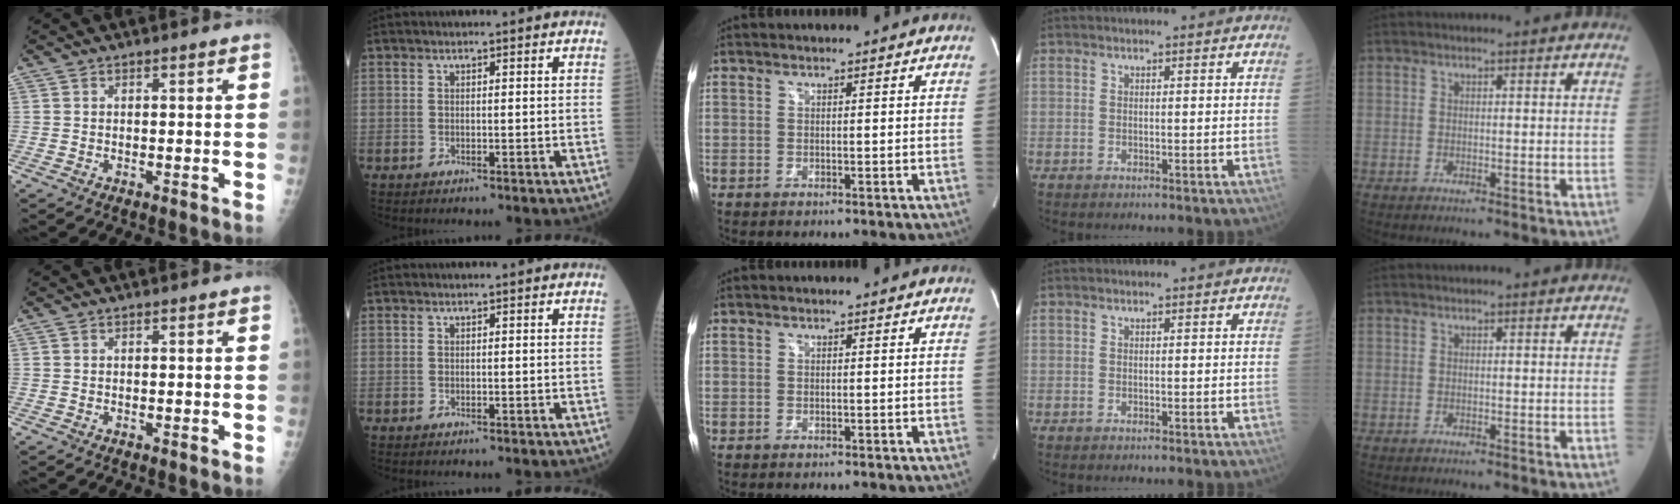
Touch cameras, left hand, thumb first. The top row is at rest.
{}